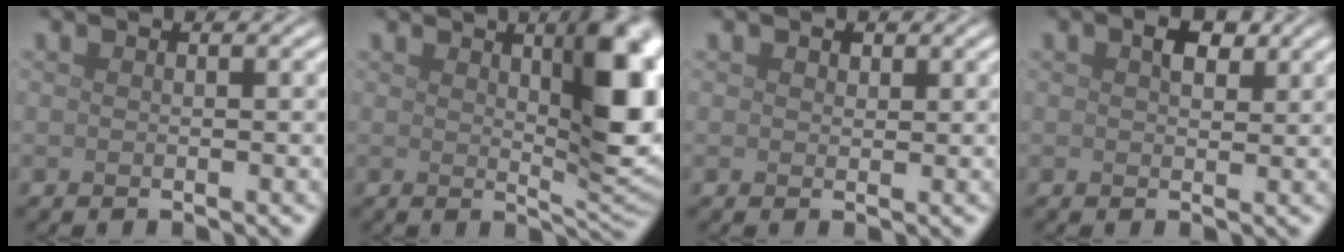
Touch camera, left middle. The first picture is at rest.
{"total": 8.1, "force": [2.6, 2.5, 7.3], "torque": [-0.091, -0.003, 0.044]}
{"total": 0.6, "force": [0.4, 0.5, 0.2], "torque": [-0.005, -0.002, 0.007]}
{"total": 2.0, "force": [0.8, 1.2, 1.4], "torque": [-0.023, 0.004, 0.014]}